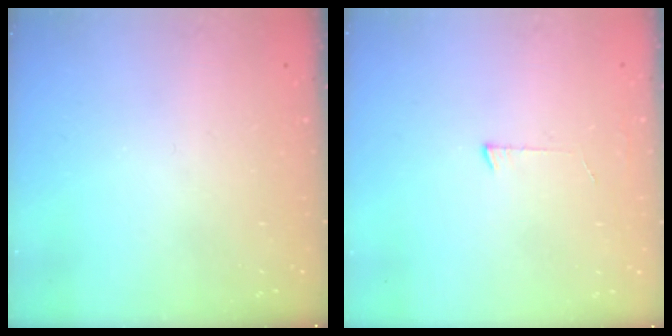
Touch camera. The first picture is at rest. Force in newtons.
{"total": 3.0, "press": 3.0, "slide": 0.3}